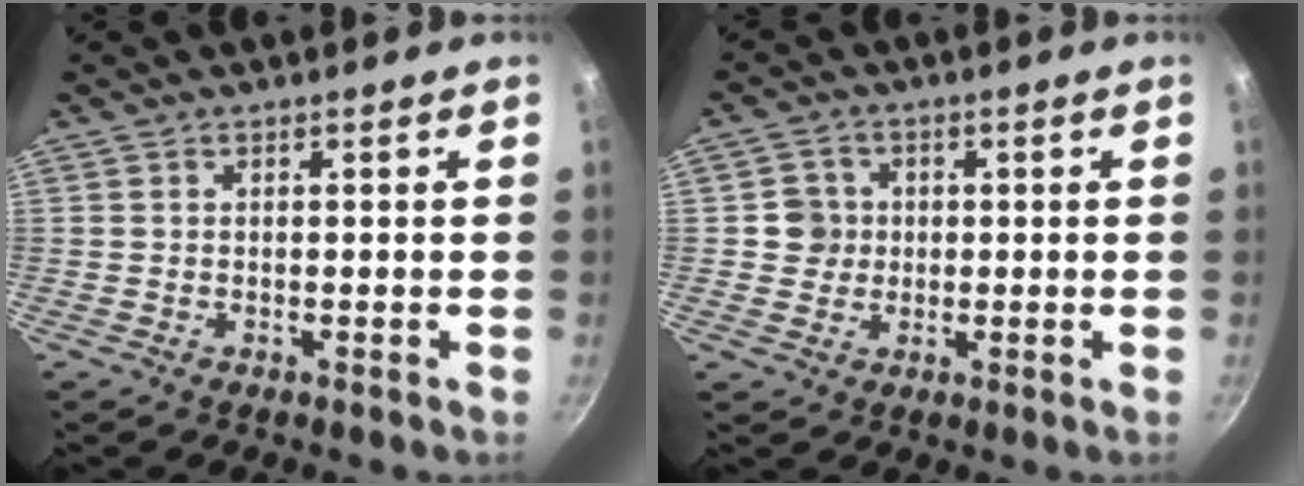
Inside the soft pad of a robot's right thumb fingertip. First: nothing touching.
{"total": 4.5, "force": [0.3, 4.4, 1.0], "torque": [0.015, 0.006, -0.002]}